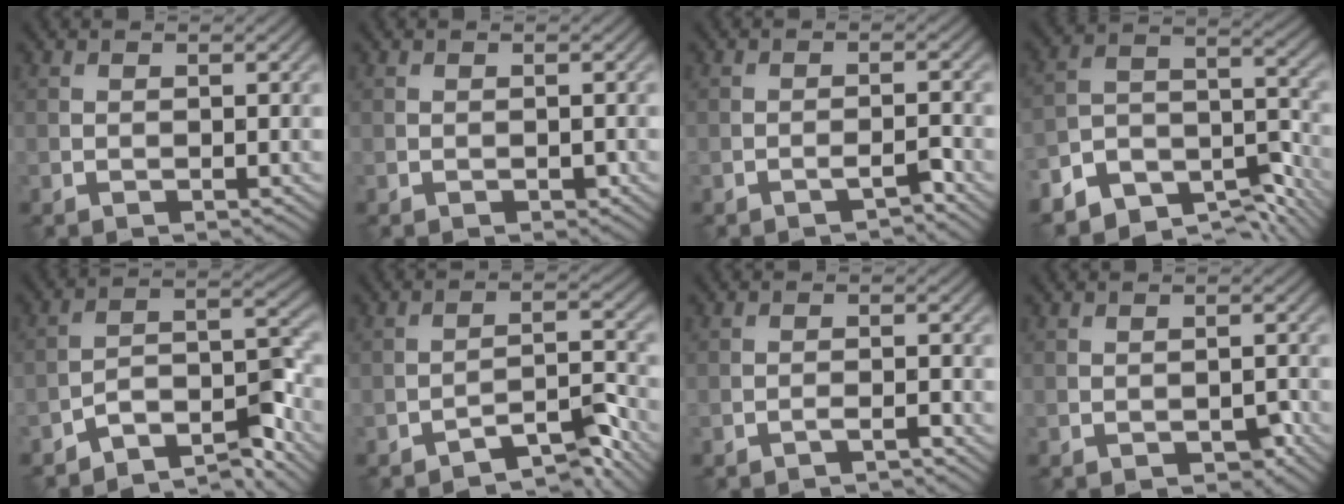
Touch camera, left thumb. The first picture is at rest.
{"total": 0.5, "force": [-0.3, 0.3, 0.4], "torque": [-0.006, -0.002, -0.002]}
{"total": 1.8, "force": [-1.4, 0.2, 1.1], "torque": [-0.014, 0.008, -0.027]}
{"total": 10.6, "force": [-8.2, 4.7, 4.7], "torque": [-0.085, -0.012, -0.150]}
{"total": 8.3, "force": [-6.7, 2.1, 4.4], "torque": [-0.062, 0.010, -0.131]}
{"total": 5.9, "force": [-4.8, 1.1, 3.2], "torque": [-0.046, 0.009, -0.081]}
{"total": 1.4, "force": [-1.2, 0.1, 0.8], "torque": [-0.012, 0.006, -0.025]}
{"total": 1.5, "force": [-1.0, 0.7, 0.9], "torque": [-0.013, -0.001, -0.016]}